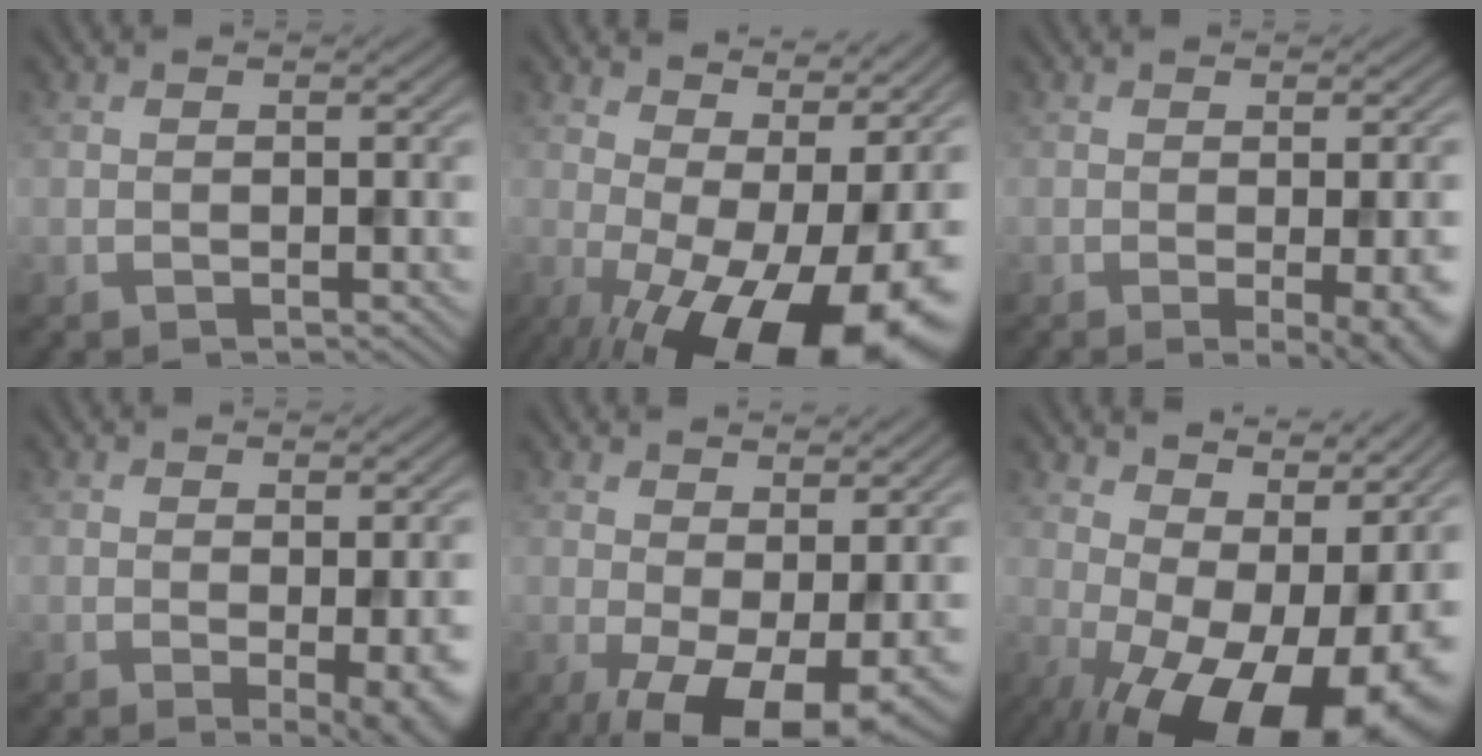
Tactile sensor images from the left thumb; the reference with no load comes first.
{"total": 18.3, "force": [-2.7, 8.1, 16.2], "torque": [-0.208, -0.009, -0.015]}
{"total": 6.7, "force": [-1.5, 1.9, 6.3], "torque": [-0.074, -0.010, -0.009]}
{"total": 5.2, "force": [-0.9, 1.2, 4.9], "torque": [-0.063, -0.012, -0.008]}
{"total": 9.3, "force": [-2.0, 4.2, 8.1], "torque": [-0.131, -0.014, -0.023]}
{"total": 17.6, "force": [-1.4, 9.3, 14.9], "torque": [-0.176, -0.004, 0.004]}